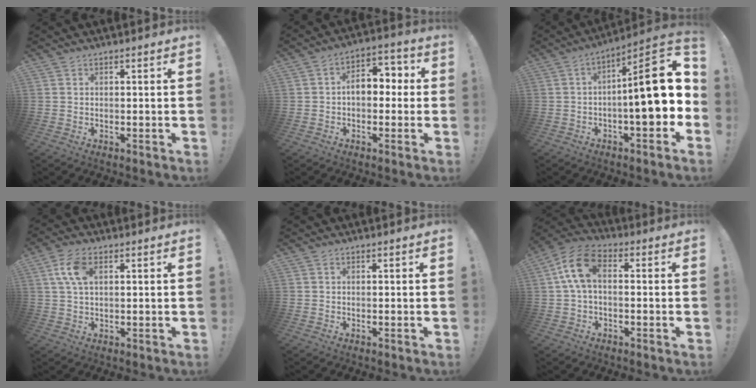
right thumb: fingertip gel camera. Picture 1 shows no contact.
{"total": 8.9, "force": [0.6, 5.8, 6.8], "torque": [-0.099, 0.010, 0.011]}
{"total": 18.1, "force": [0.2, 5.1, 17.4], "torque": [-0.240, 0.002, 0.002]}
{"total": 7.5, "force": [2.2, 4.1, 5.9], "torque": [-0.118, 0.007, 0.043]}
{"total": 0.0}
{"total": 10.2, "force": [2.0, 6.2, 7.8], "torque": [-0.151, 0.008, 0.042]}